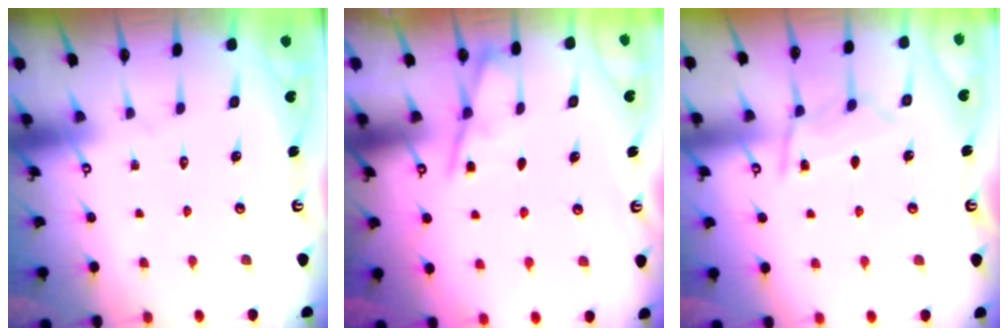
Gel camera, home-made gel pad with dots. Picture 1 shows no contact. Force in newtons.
{"total": 4.9, "press": 4.9, "slide": 0.4}
{"total": 8.6, "press": 8.5, "slide": 0.8}